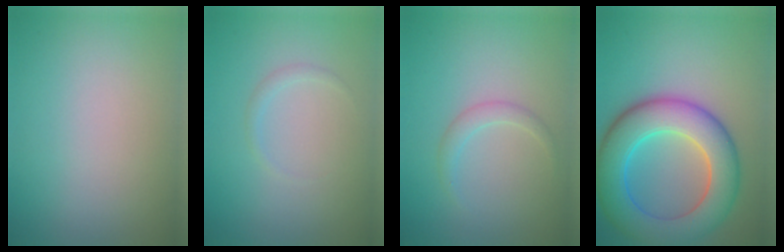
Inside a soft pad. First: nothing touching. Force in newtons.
{"total": 0.7, "press": 0.7, "slide": 0.0}
{"total": 1.3, "press": 1.2, "slide": 0.2}
{"total": 9.5, "press": 9.5, "slide": 0.4}